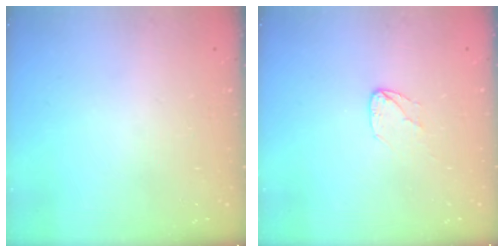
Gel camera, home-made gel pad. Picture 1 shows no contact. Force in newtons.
{"total": 4.5, "press": 4.4, "slide": 0.3}